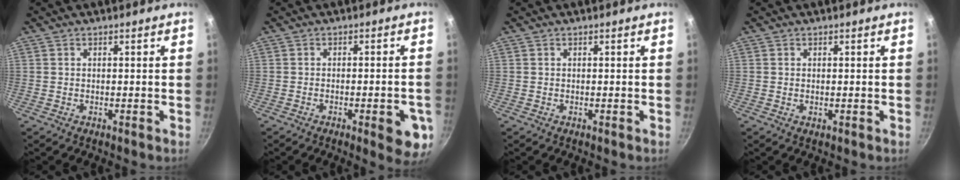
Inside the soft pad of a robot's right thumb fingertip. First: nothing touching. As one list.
[{"total": 8.1, "force": [-3.1, 2.3, 7.2], "torque": [-0.069, 0.008, -0.036]}, {"total": 0.0}, {"total": 0.6, "force": [0.0, 0.3, 0.5], "torque": [-0.008, 0.000, 0.000]}]